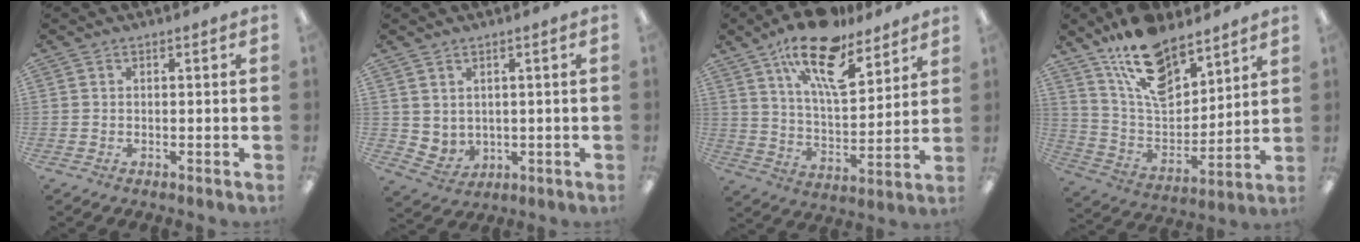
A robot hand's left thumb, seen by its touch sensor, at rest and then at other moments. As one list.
[{"total": 3.3, "force": [2.3, 2.3, 0.5], "torque": [-0.019, -0.014, 0.045]}, {"total": 18.8, "force": [12.5, 7.5, 11.9], "torque": [-0.192, -0.068, 0.212]}, {"total": 16.7, "force": [12.2, 7.8, 8.2], "torque": [-0.152, -0.068, 0.223]}]